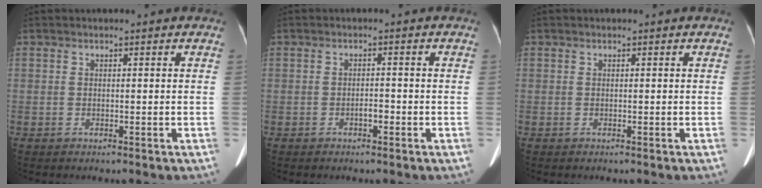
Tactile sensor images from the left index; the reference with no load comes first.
{"total": 1.4, "force": [-0.8, 0.5, 1.0], "torque": [-0.015, 0.003, -0.011]}
{"total": 0.0}